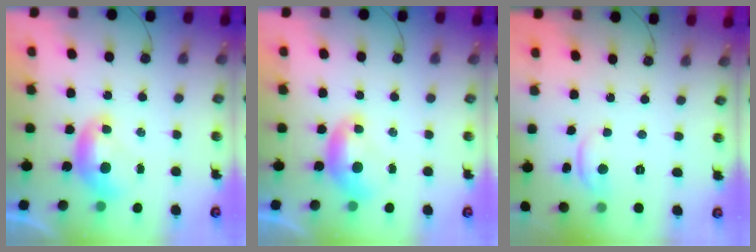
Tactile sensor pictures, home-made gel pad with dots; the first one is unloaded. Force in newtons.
{"total": 0.0}
{"total": 2.3, "press": 2.2, "slide": 0.4}